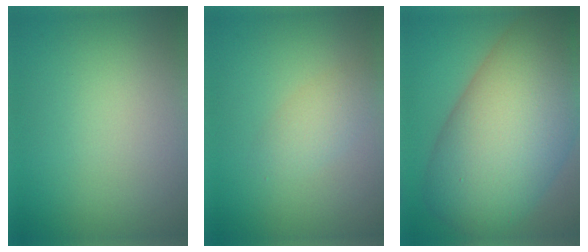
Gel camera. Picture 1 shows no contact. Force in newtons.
{"total": 1.8, "press": 1.8, "slide": 0.1}
{"total": 15.7, "press": 15.6, "slide": 0.7}